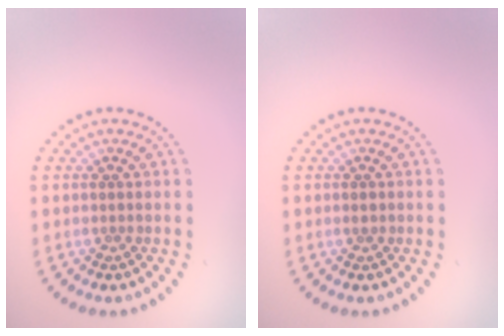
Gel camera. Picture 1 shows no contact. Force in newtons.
{"total": 0.7, "press": 0.7, "slide": 0.0}